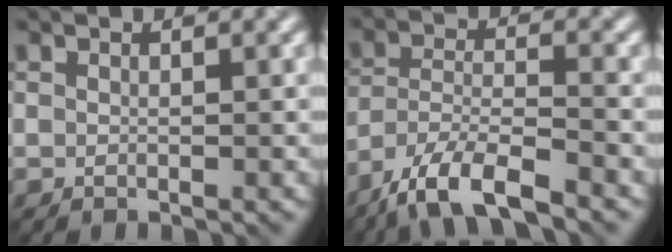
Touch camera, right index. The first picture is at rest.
{"total": 8.2, "force": [-6.1, 2.4, 4.8], "torque": [-0.086, -0.005, -0.121]}